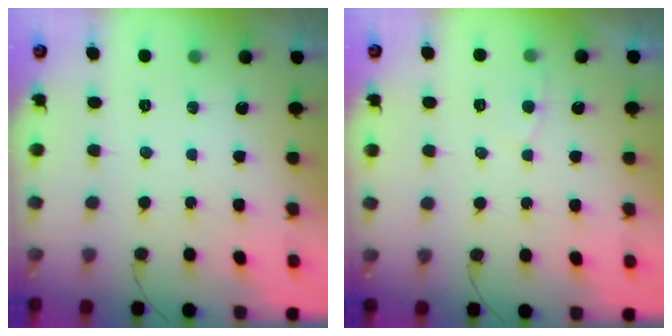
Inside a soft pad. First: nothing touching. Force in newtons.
{"total": 5.1, "press": 5.0, "slide": 0.2}